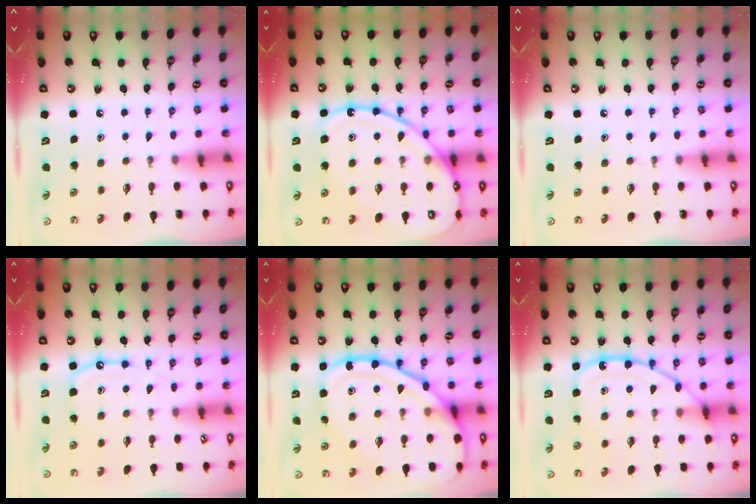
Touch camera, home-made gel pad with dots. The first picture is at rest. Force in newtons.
{"total": 17.3, "press": 17.2, "slide": 1.8}
{"total": 0.0}
{"total": 9.5, "press": 9.5, "slide": 1.0}
{"total": 20.8, "press": 20.7, "slide": 1.8}
{"total": 15.2, "press": 15.2, "slide": 1.3}